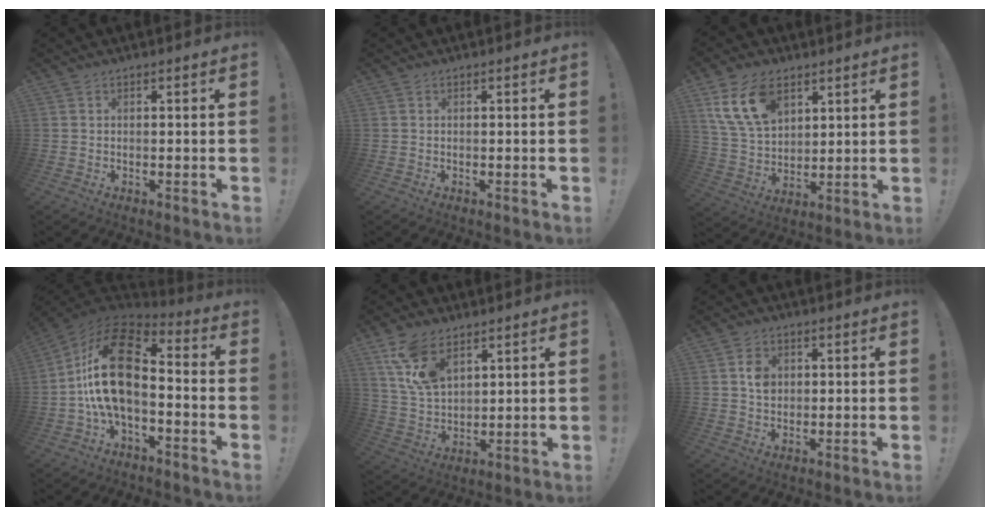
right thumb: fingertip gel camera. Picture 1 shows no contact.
{"total": 0.0}
{"total": 15.2, "force": [8.0, 9.4, 8.9], "torque": [-0.179, -0.024, 0.153]}
{"total": 19.8, "force": [0.3, 10.9, 16.5], "torque": [-0.336, 0.009, 0.006]}
{"total": 12.3, "force": [7.3, 7.0, 6.9], "torque": [-0.135, -0.022, 0.146]}
{"total": 5.0, "force": [0.7, 4.0, 2.9], "torque": [-0.032, 0.000, 0.010]}